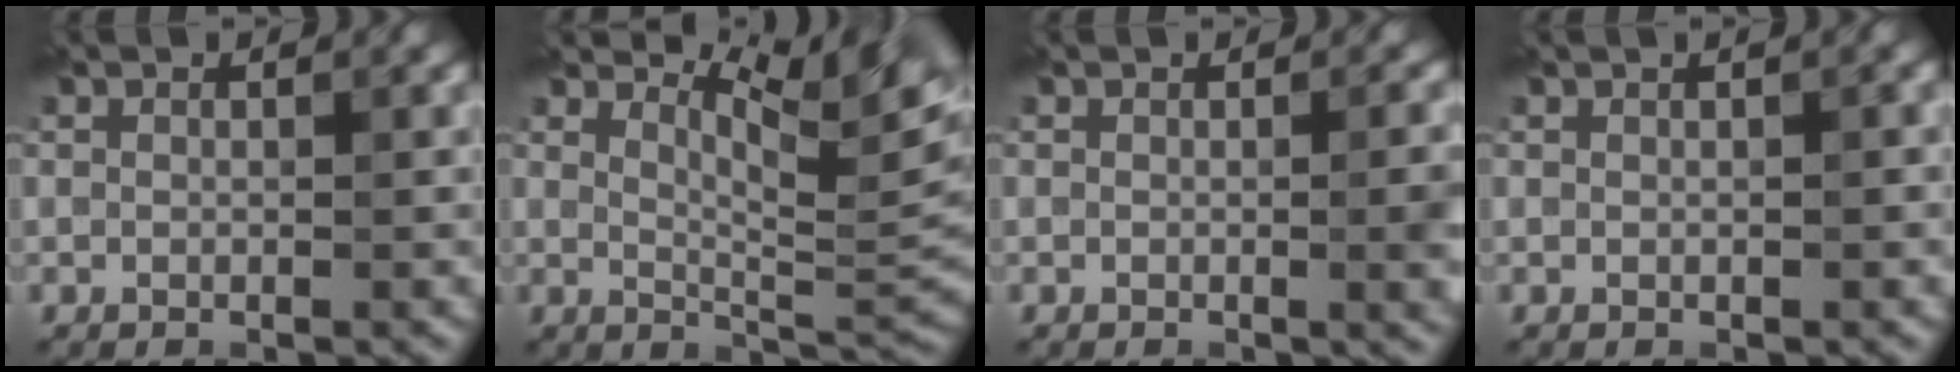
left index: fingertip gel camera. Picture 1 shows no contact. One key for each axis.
{"total": 8.3, "fx": 5.5, "fy": 2.2, "fz": 5.9, "tx": -0.086, "ty": 0.004, "tz": 0.085}
{"total": 3.8, "fx": -0.2, "fy": 1.3, "fz": 3.6, "tx": -0.033, "ty": 0.003, "tz": -0.004}
{"total": 1.3, "fx": 0.3, "fy": 0.4, "fz": 1.2, "tx": -0.014, "ty": 0.002, "tz": -0.003}